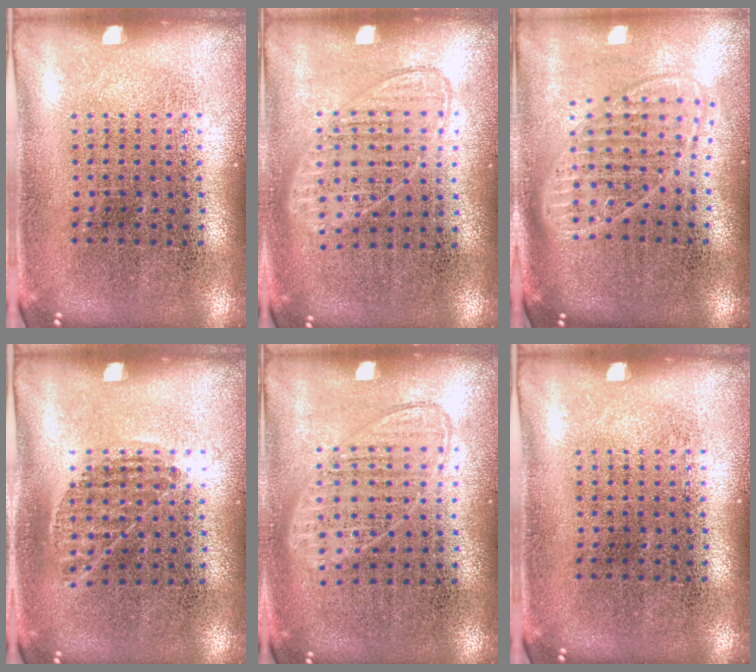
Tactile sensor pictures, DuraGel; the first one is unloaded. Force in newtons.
{"total": 0.9, "press": 0.9, "slide": 0.3}
{"total": 1.8, "press": 1.5, "slide": 1.0}
{"total": 0.8, "press": 0.6, "slide": 0.5}
{"total": 0.9, "press": 0.8, "slide": 0.3}
{"total": 0.0}